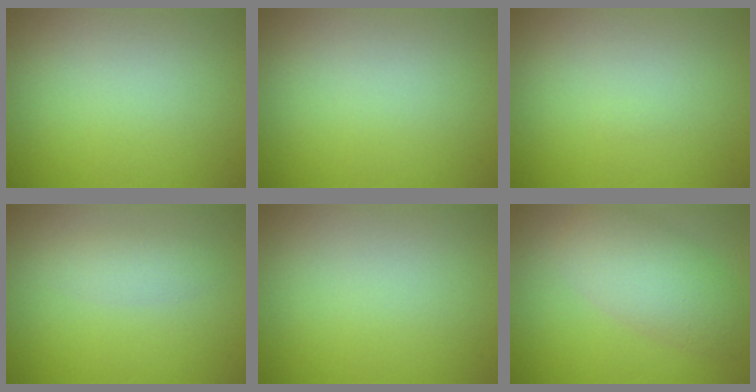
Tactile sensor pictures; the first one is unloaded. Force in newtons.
{"total": 0.0}
{"total": 0.0}
{"total": 1.6, "press": 1.6, "slide": 0.2}
{"total": 0.0}
{"total": 5.1, "press": 5.1, "slide": 0.1}